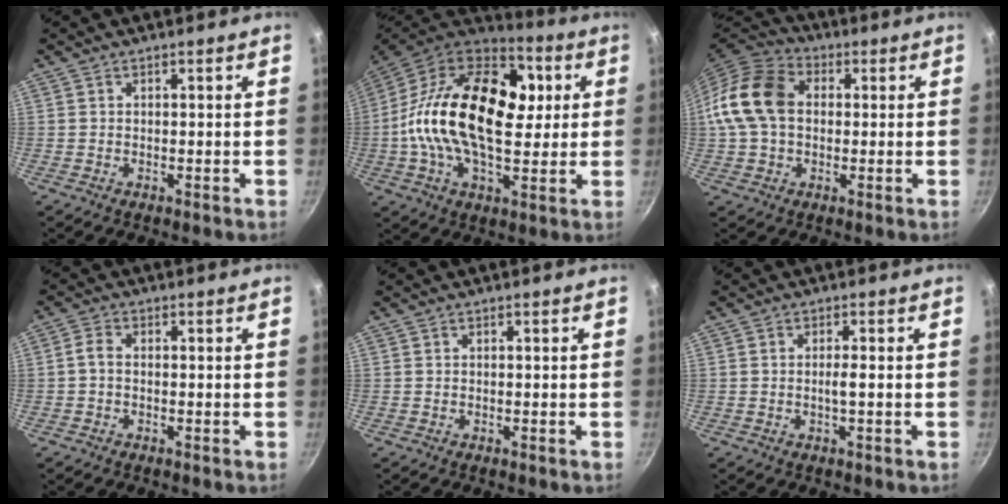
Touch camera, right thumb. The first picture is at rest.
{"total": 28.0, "force": [3.0, 16.6, 22.3], "torque": [-0.371, 0.025, 0.029]}
{"total": 14.2, "force": [1.1, 10.4, 9.6], "torque": [-0.163, 0.027, 0.004]}
{"total": 2.1, "force": [-0.4, 1.4, 1.6], "torque": [-0.036, 0.012, -0.013]}
{"total": 0.0}
{"total": 1.7, "force": [-0.3, 0.0, 1.7], "torque": [-0.034, 0.004, -0.007]}